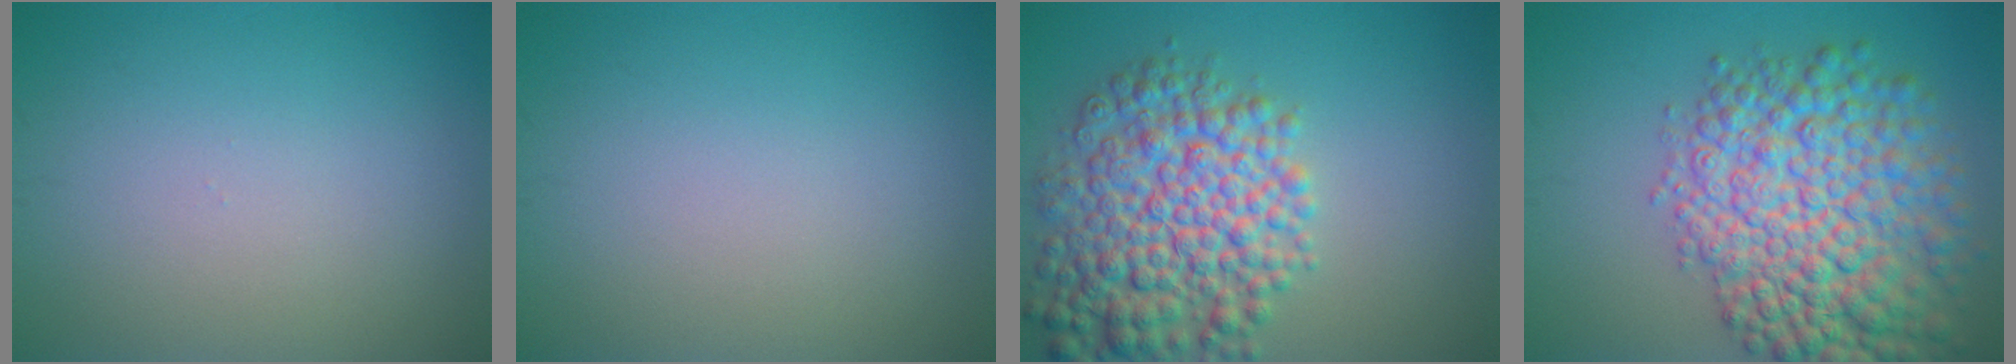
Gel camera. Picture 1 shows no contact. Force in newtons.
{"total": 0.0}
{"total": 8.7, "press": 8.7, "slide": 0.2}
{"total": 10.9, "press": 10.9, "slide": 0.3}